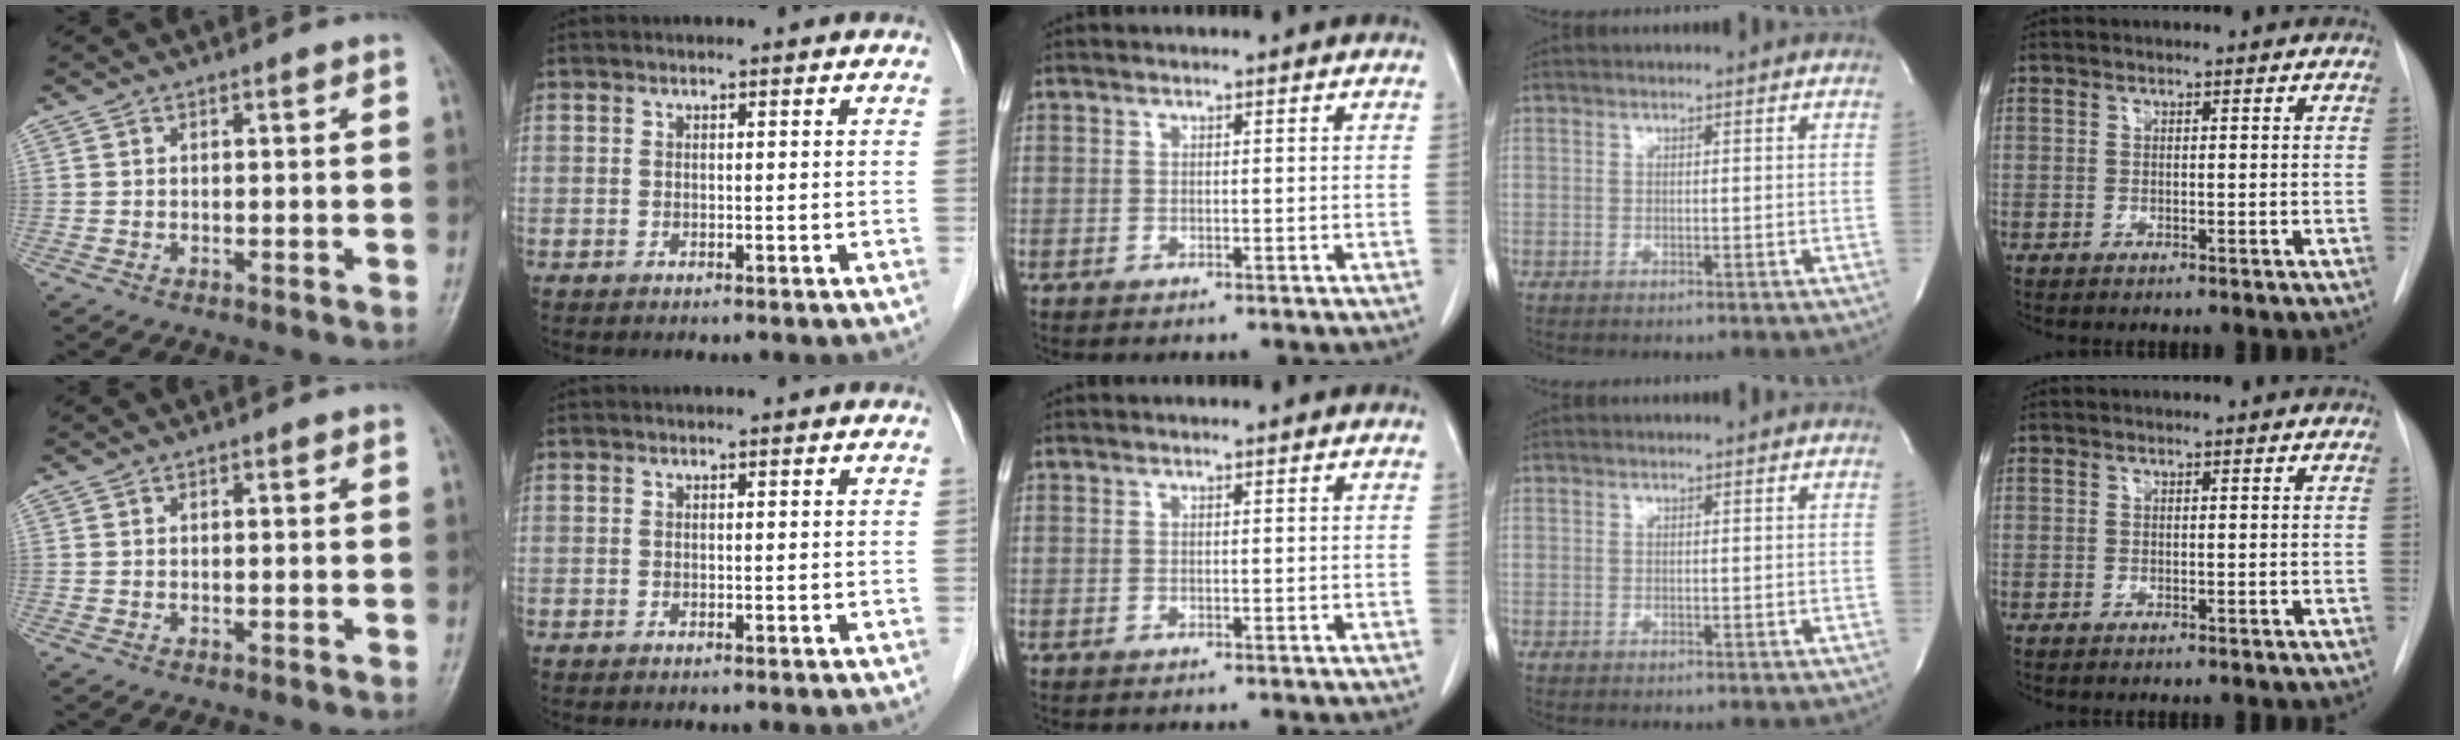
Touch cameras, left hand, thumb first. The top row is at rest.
{}